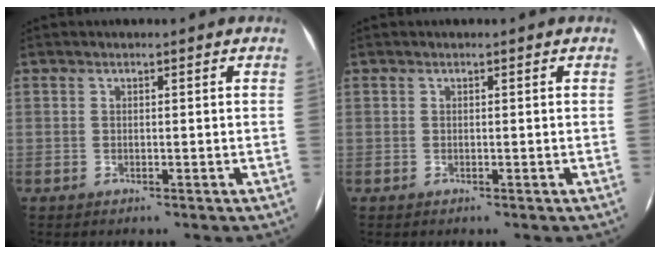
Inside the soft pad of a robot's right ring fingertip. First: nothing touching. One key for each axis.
{"total": 0.0}